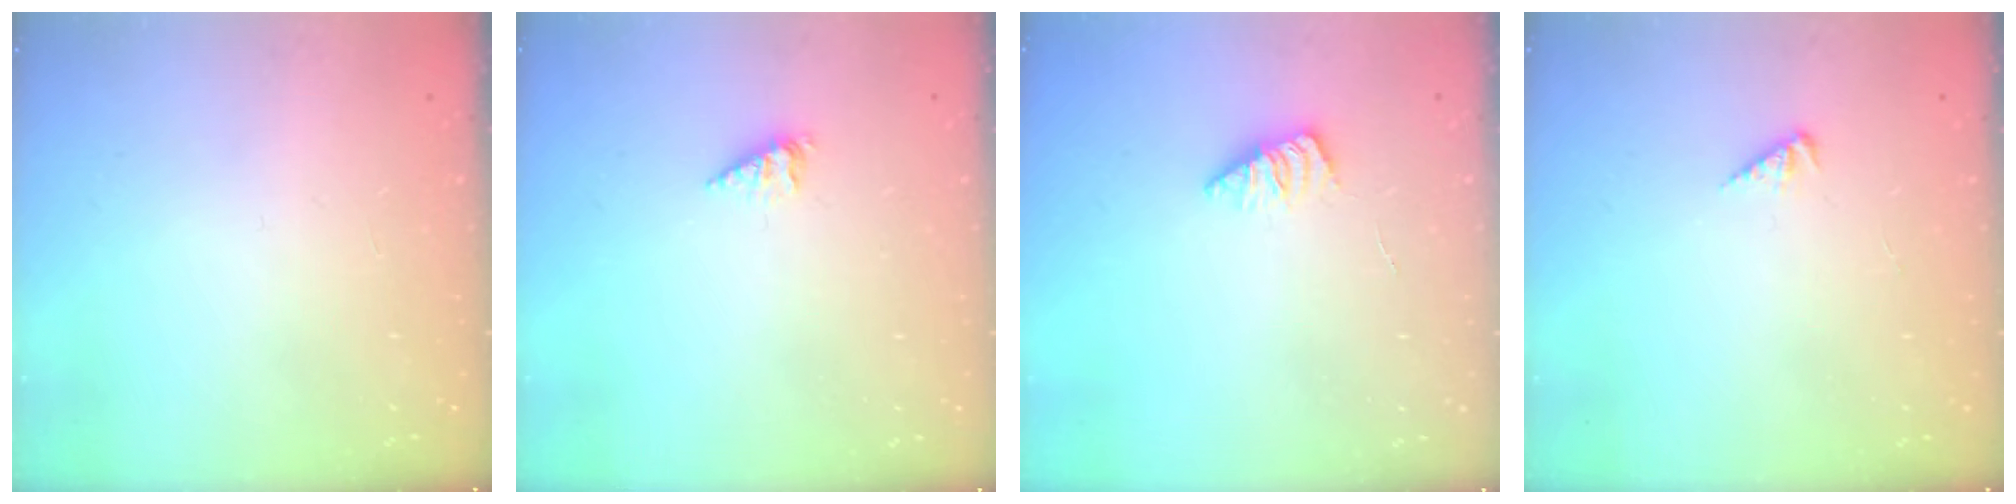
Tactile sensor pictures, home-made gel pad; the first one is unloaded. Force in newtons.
{"total": 2.3, "press": 2.2, "slide": 0.3}
{"total": 1.7, "press": 1.6, "slide": 0.4}
{"total": 2.8, "press": 2.8, "slide": 0.6}